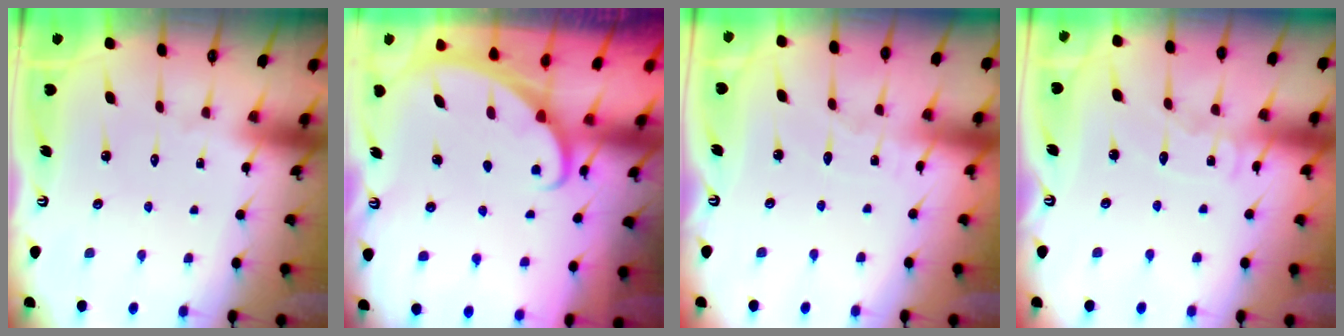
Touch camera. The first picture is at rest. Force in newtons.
{"total": 1.8, "press": 1.7, "slide": 0.1}
{"total": 4.3, "press": 4.3, "slide": 0.5}
{"total": 6.5, "press": 6.5, "slide": 0.6}